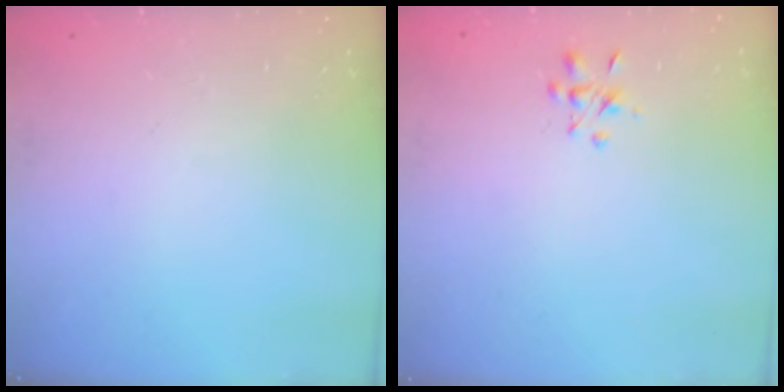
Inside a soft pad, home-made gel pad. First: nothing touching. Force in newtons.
{"total": 2.7, "press": 2.5, "slide": 1.0}